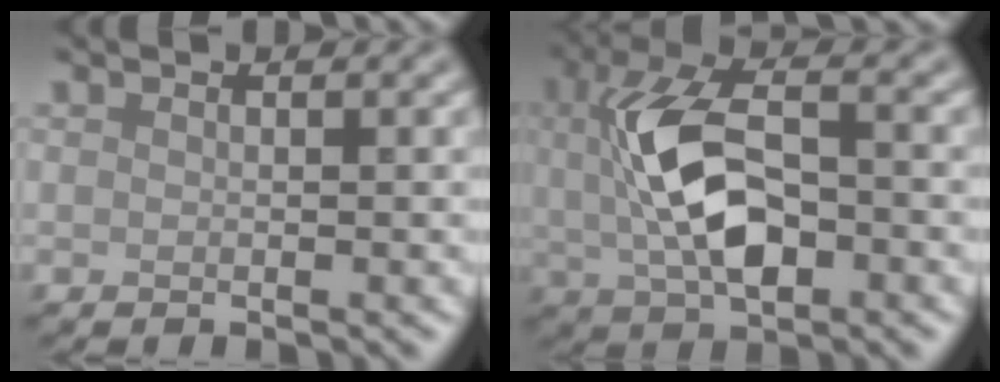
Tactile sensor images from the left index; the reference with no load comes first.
{"total": 7.9, "force": [0.3, 3.9, 6.8], "torque": [-0.141, 0.008, 0.002]}